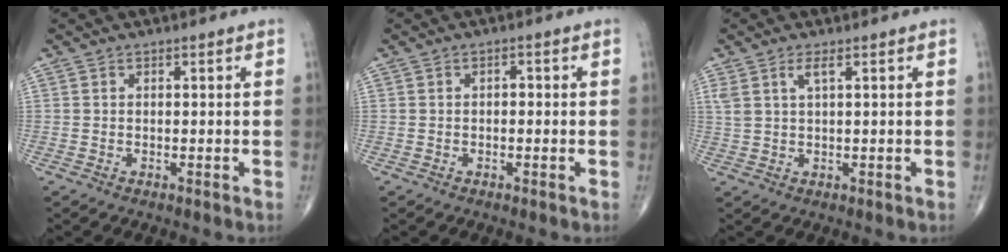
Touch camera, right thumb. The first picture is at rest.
{"total": 1.0, "force": [-0.1, 0.6, 0.7], "torque": [-0.003, 0.003, -0.006]}
{"total": 2.8, "force": [1.4, 0.6, 2.3], "torque": [-0.057, 0.002, 0.034]}